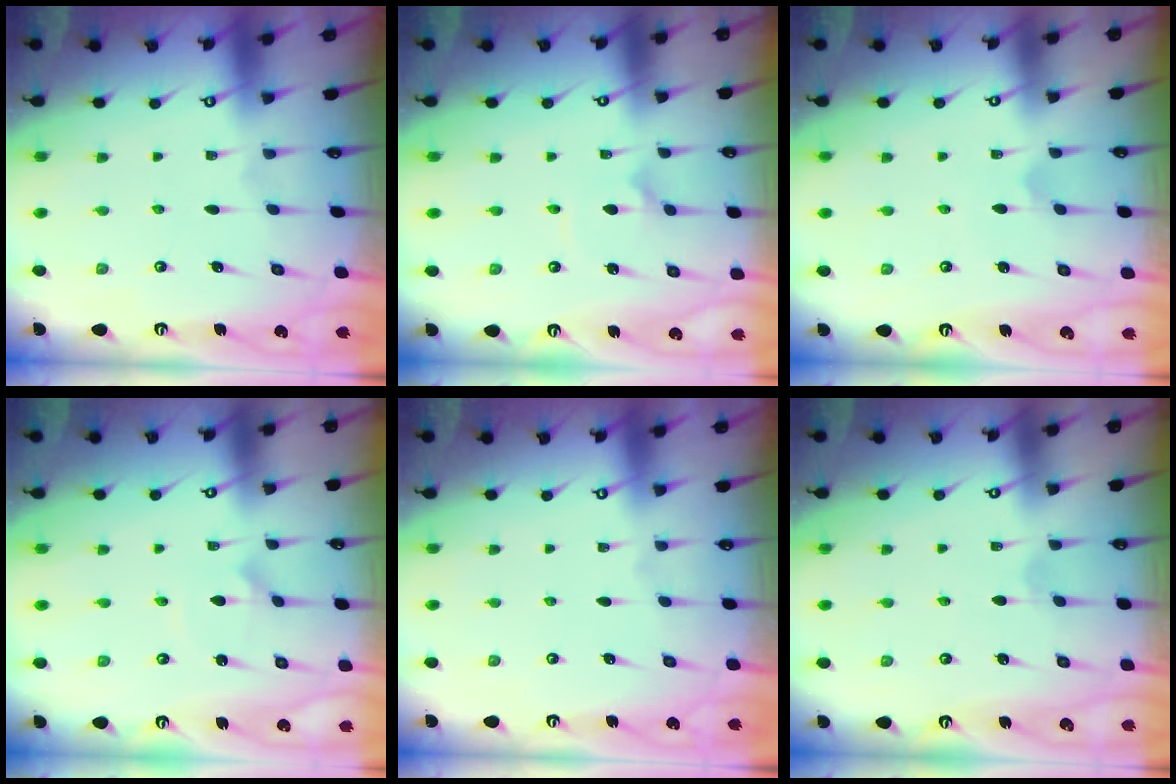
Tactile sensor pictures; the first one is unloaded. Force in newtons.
{"total": 2.3, "press": 2.3, "slide": 0.2}
{"total": 2.6, "press": 2.6, "slide": 0.1}
{"total": 1.6, "press": 1.6, "slide": 0.0}
{"total": 0.0}
{"total": 1.2, "press": 1.2, "slide": 0.1}